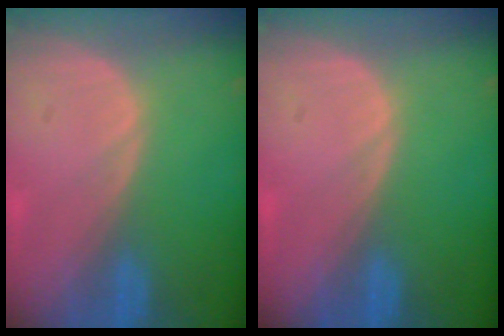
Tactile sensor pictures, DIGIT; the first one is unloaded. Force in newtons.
{"total": 0.0}